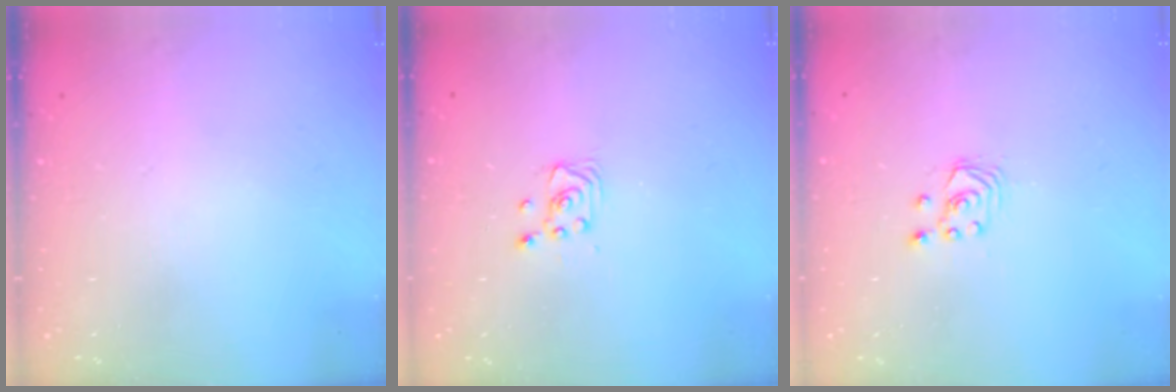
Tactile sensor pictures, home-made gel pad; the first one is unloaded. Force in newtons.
{"total": 2.6, "press": 2.6, "slide": 0.2}
{"total": 2.1, "press": 2.1, "slide": 0.3}